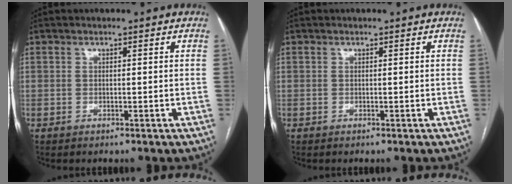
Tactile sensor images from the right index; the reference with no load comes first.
{"total": 0.0}